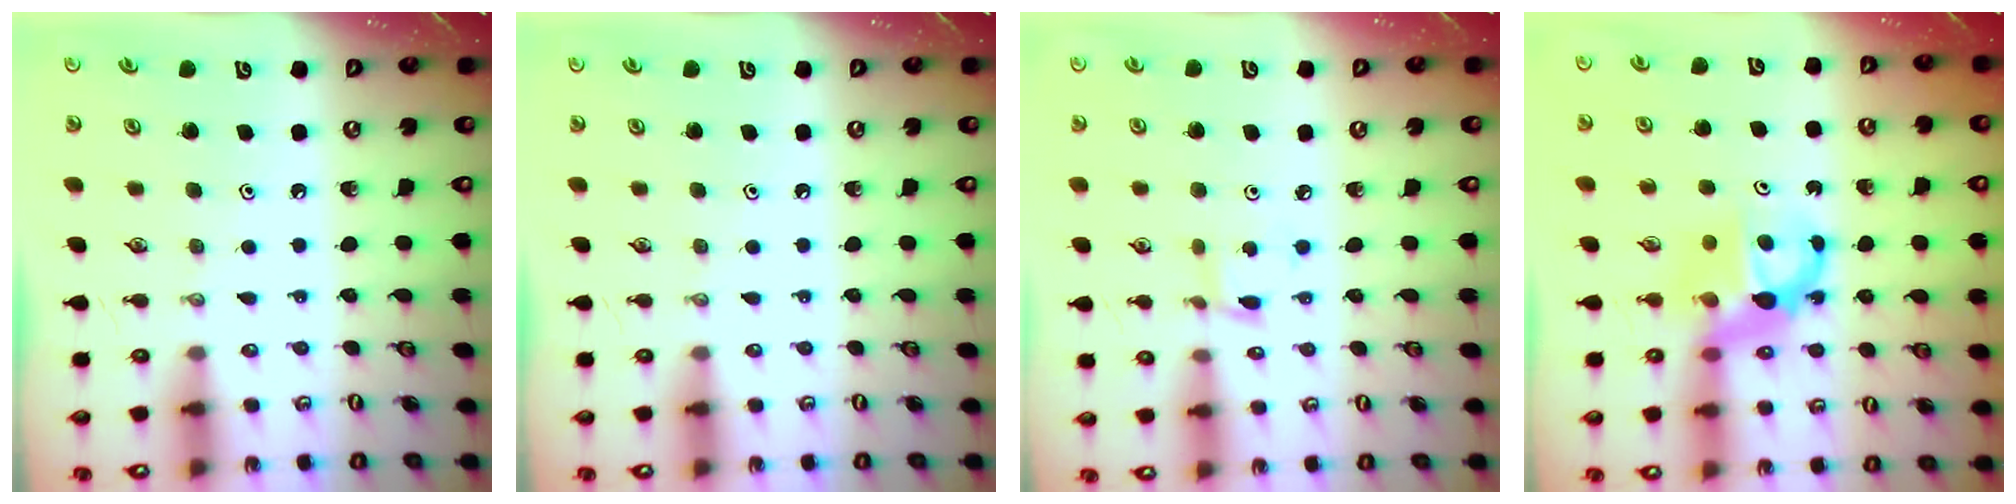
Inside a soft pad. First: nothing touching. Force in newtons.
{"total": 0.0}
{"total": 3.8, "press": 3.8, "slide": 0.6}
{"total": 6.9, "press": 6.8, "slide": 0.6}